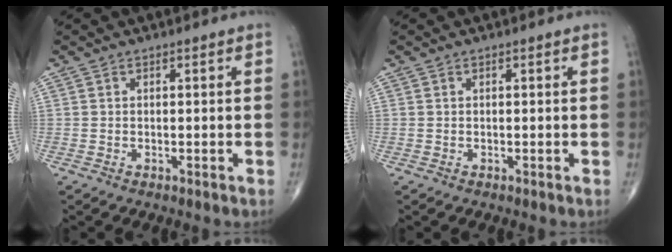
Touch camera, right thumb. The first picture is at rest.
{"total": 0.0}